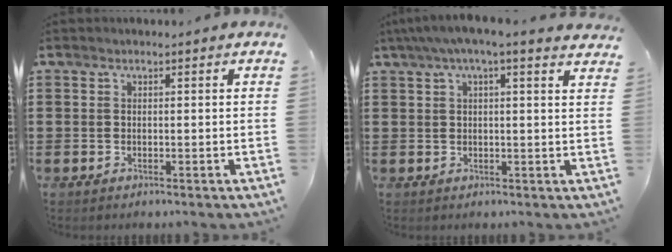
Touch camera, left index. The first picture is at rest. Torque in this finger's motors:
{"motor_torque": [2.14, 0.00, 0.44, 0.21]}